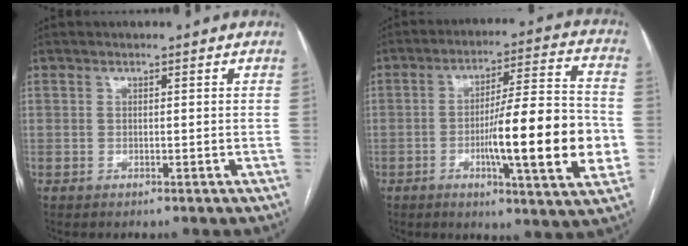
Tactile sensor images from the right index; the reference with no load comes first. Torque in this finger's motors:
{"motor_torque": [2.14, 0.00, 1.05, 0.21]}